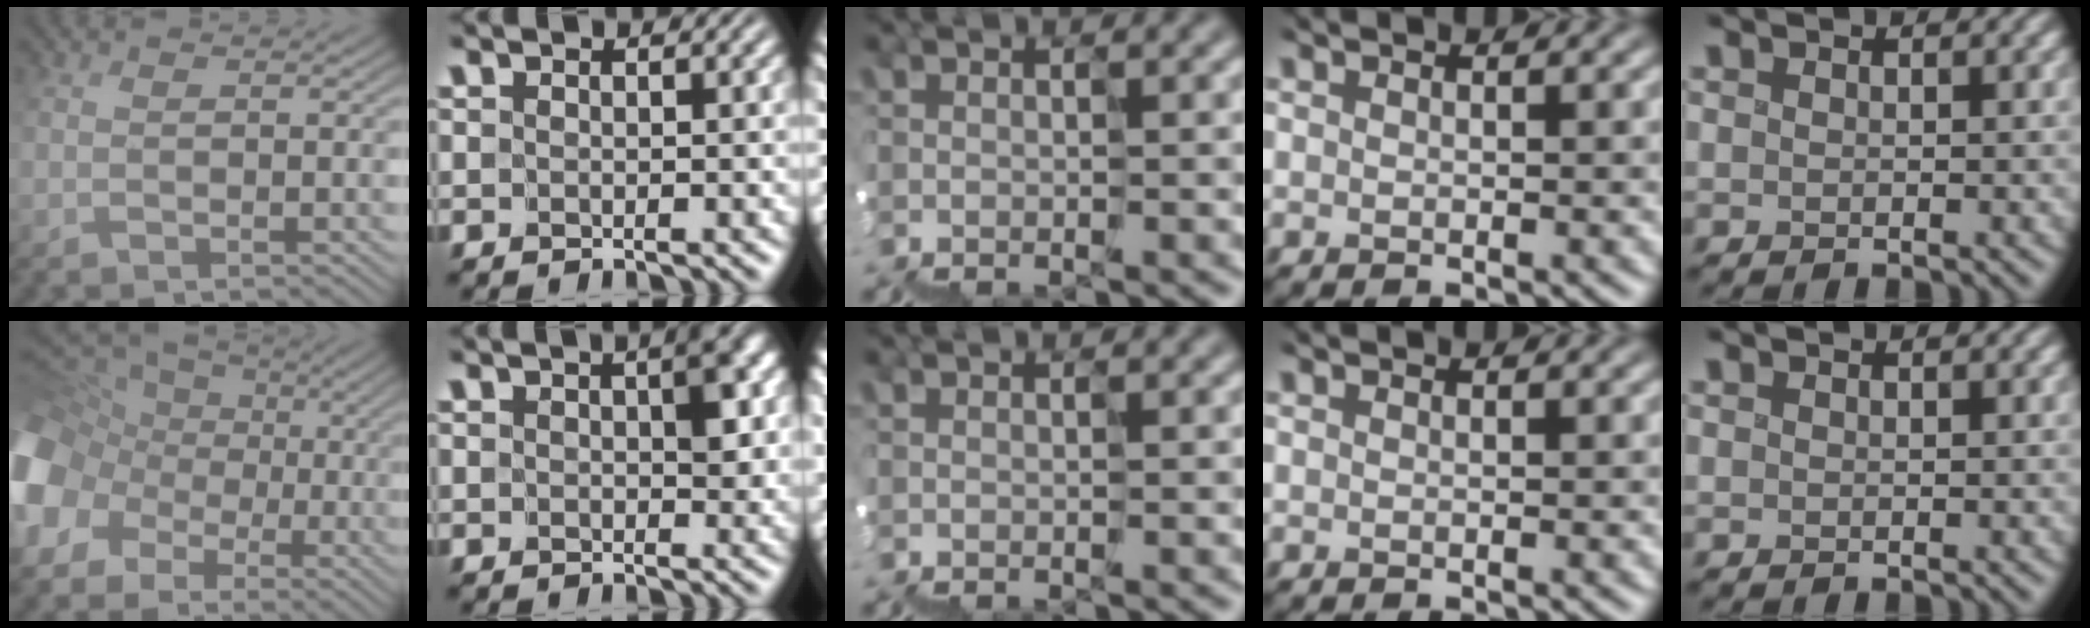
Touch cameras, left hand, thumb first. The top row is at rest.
{"thumb": {"total": 14.1, "force": [-2.9, 12.2, 6.3], "torque": [-0.226, -0.015, -0.057]}, "index": {"total": 3.3, "force": [0.5, 1.7, 2.8], "torque": [-0.030, 0.003, 0.004]}}